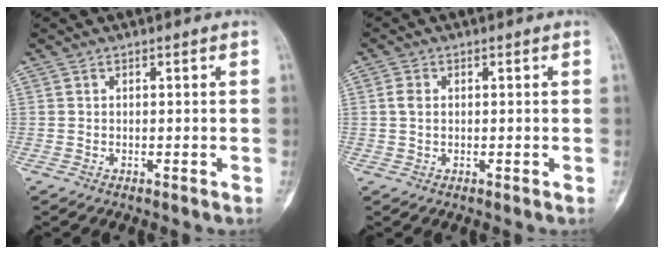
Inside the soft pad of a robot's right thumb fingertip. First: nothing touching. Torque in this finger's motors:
{"motor_torque": [-0.32, 0.20, 0.41, -0.10, -0.03]}